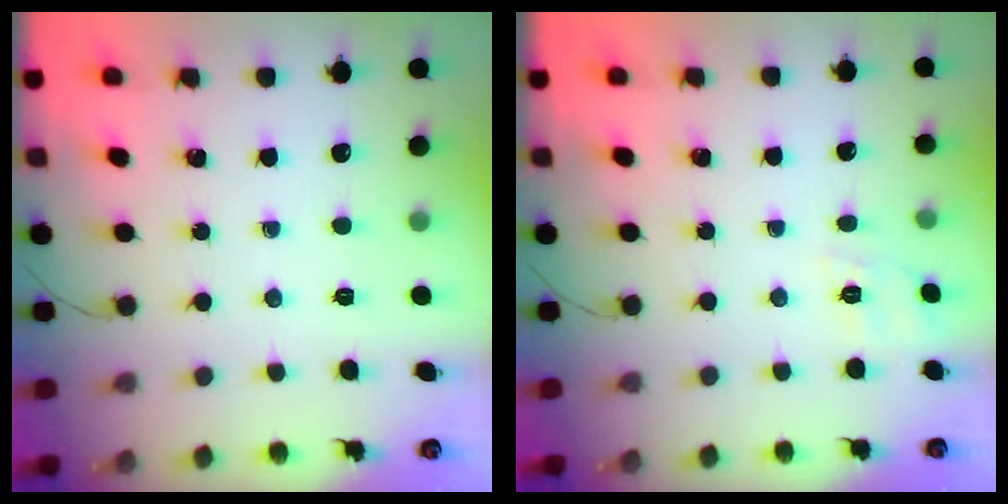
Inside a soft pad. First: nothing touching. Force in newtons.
{"total": 7.3, "press": 6.9, "slide": 2.2}